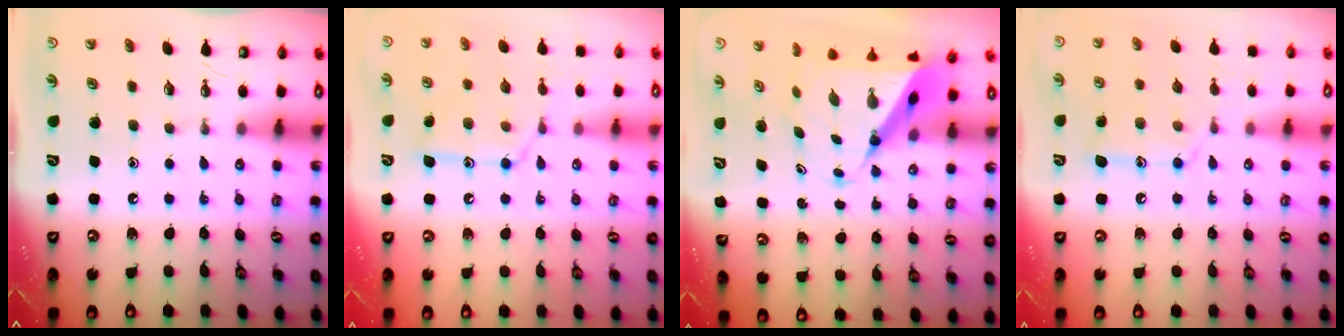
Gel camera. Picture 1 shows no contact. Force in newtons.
{"total": 13.7, "press": 13.7, "slide": 1.1}
{"total": 9.7, "press": 9.6, "slide": 0.9}
{"total": 13.1, "press": 13.1, "slide": 1.0}